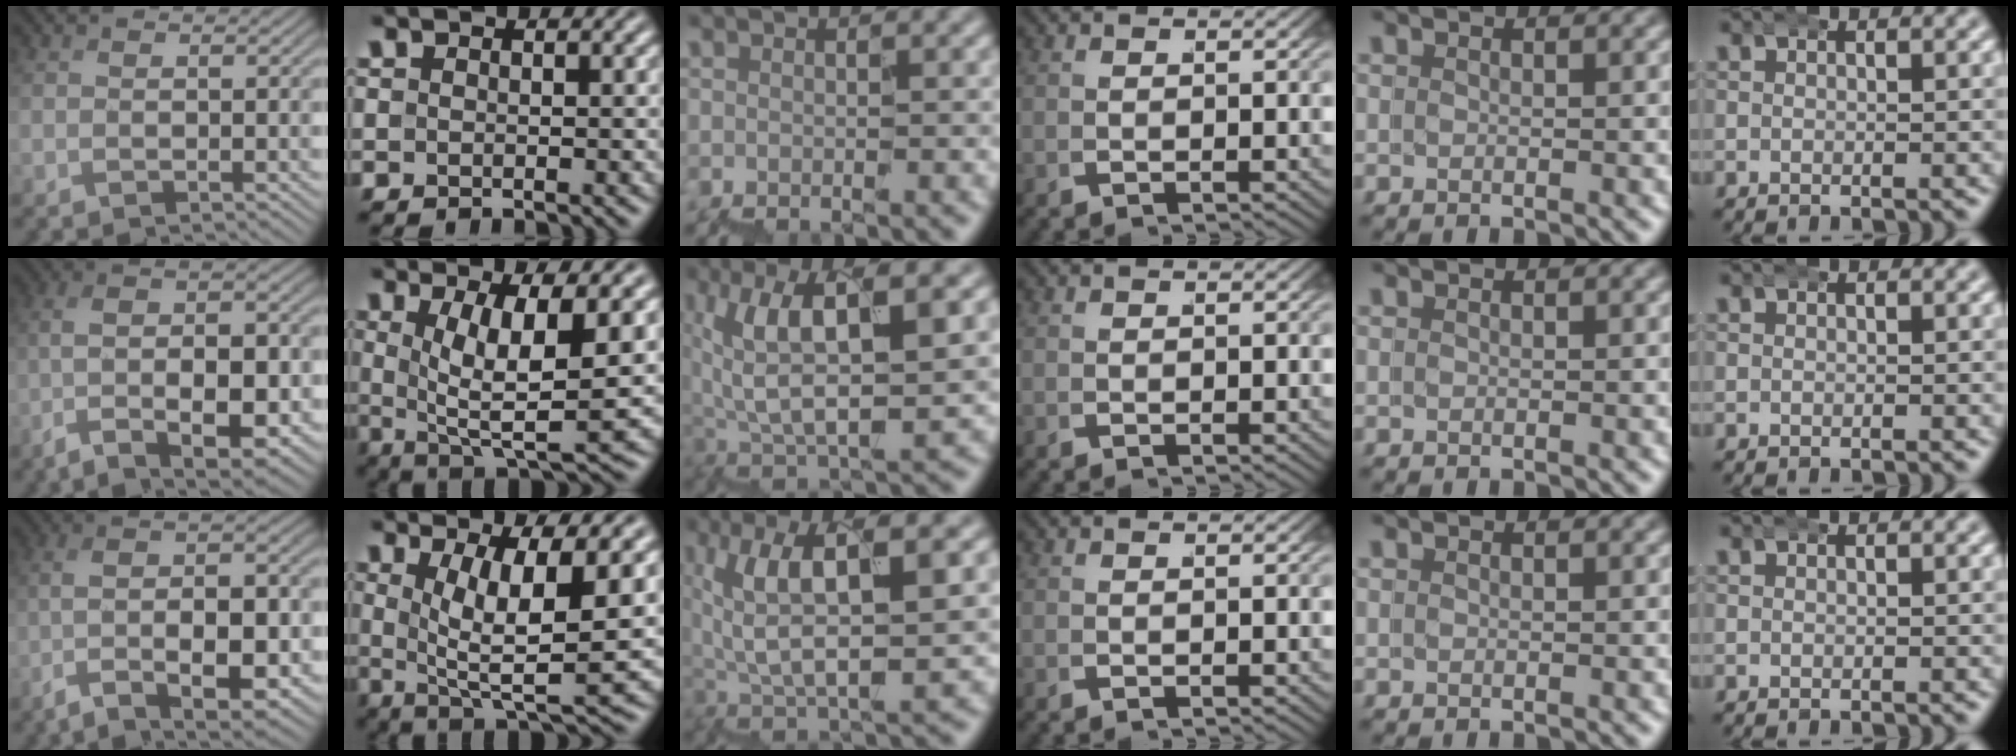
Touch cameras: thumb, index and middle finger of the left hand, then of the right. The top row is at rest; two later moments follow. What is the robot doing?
{"motion": "wrap", "object": "bubble wrap"}